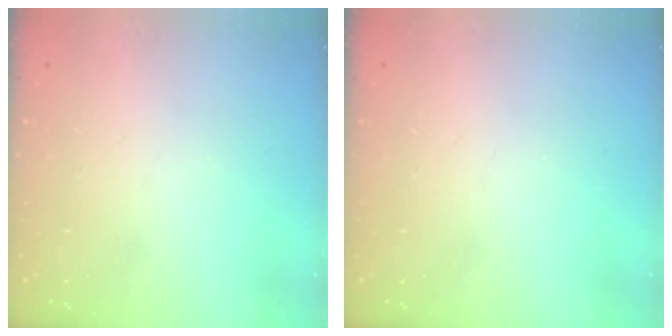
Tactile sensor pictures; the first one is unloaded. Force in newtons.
{"total": 0.0}